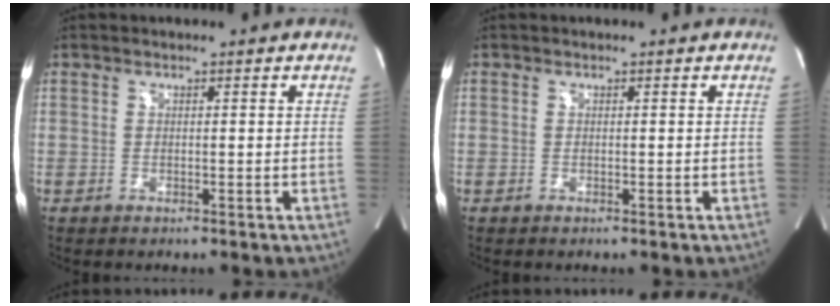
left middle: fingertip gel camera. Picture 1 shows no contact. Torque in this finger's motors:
{"motor_torque": [0.00, 0.00, 0.00, 0.00]}